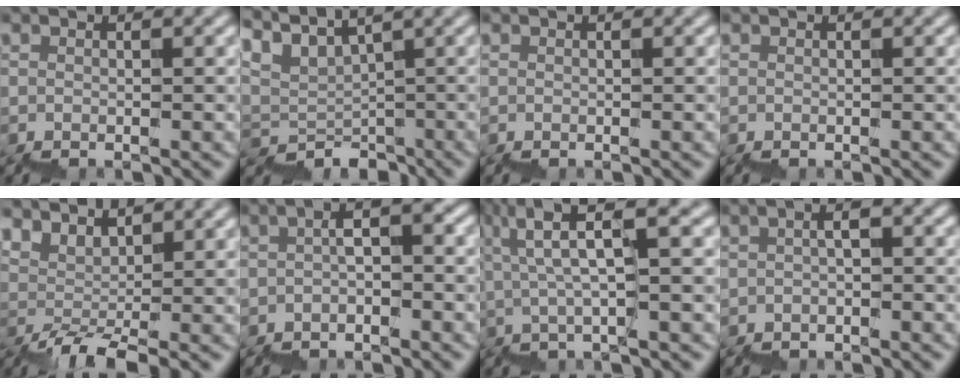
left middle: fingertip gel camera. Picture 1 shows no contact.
{"total": 3.8, "force": [3.3, 1.7, 0.4], "torque": [0.000, 0.000, 0.078]}
{"total": 0.0}
{"total": 0.0}
{"total": 2.4, "force": [2.2, 0.3, 0.9], "torque": [-0.018, 0.014, 0.044]}
{"total": 3.0, "force": [-1.1, 0.8, 2.7], "torque": [-0.038, 0.019, -0.020]}
{"total": 7.2, "force": [3.7, 1.1, 6.1], "torque": [-0.080, 0.023, 0.062]}
{"total": 1.8, "force": [-0.7, 0.4, 1.6], "torque": [-0.026, 0.013, -0.012]}